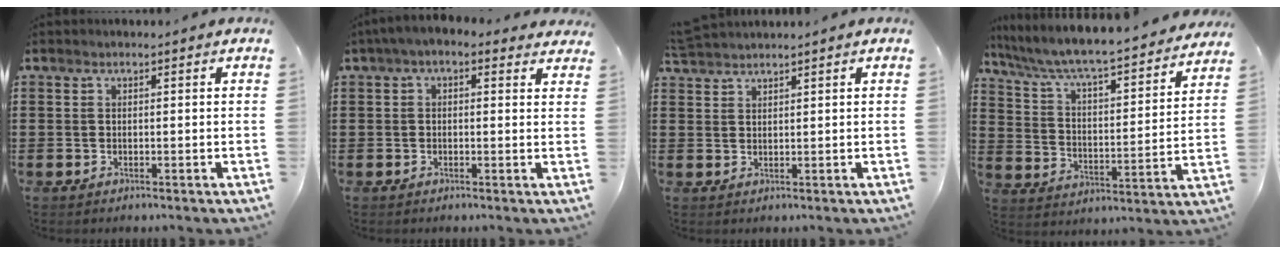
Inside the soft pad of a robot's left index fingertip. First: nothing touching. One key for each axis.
{"total": 2.2, "fx": 0.8, "fy": 1.2, "fz": 1.7, "tx": -0.036, "ty": 0.006, "tz": 0.011}
{"total": 2.2, "fx": 2.2, "fy": 0.1, "fz": -0.1, "tx": -0.005, "ty": -0.001, "tz": 0.044}
{"total": 5.4, "fx": 4.9, "fy": -0.1, "fz": 2.4, "tx": -0.070, "ty": -0.049, "tz": 0.072}